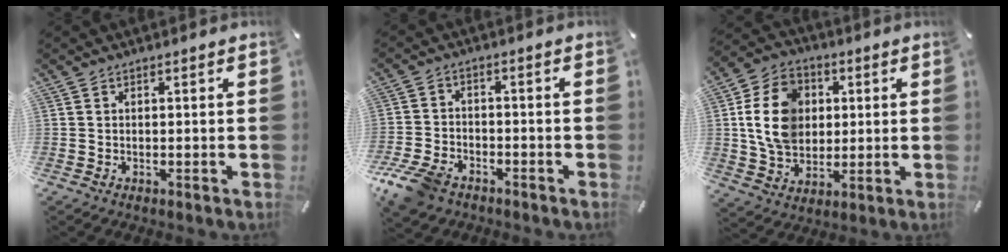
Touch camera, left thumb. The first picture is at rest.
{"total": 7.8, "force": [-5.5, 4.5, 3.4], "torque": [-0.080, 0.023, -0.107]}
{"total": 14.1, "force": [1.7, 11.4, 8.1], "torque": [-0.172, 0.012, 0.028]}